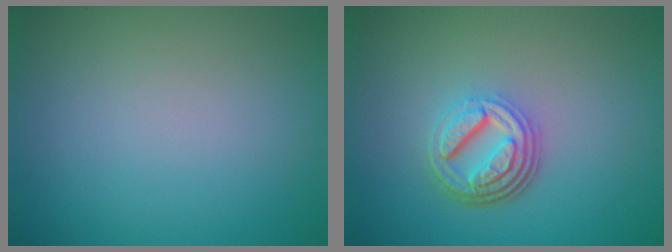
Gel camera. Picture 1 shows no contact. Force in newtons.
{"total": 4.9, "press": 3.5, "slide": 3.4}